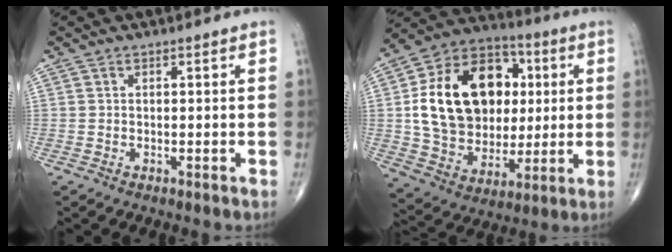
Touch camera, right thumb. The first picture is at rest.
{"total": 23.6, "force": [3.5, 17.5, 15.5], "torque": [-0.244, 0.012, 0.070]}